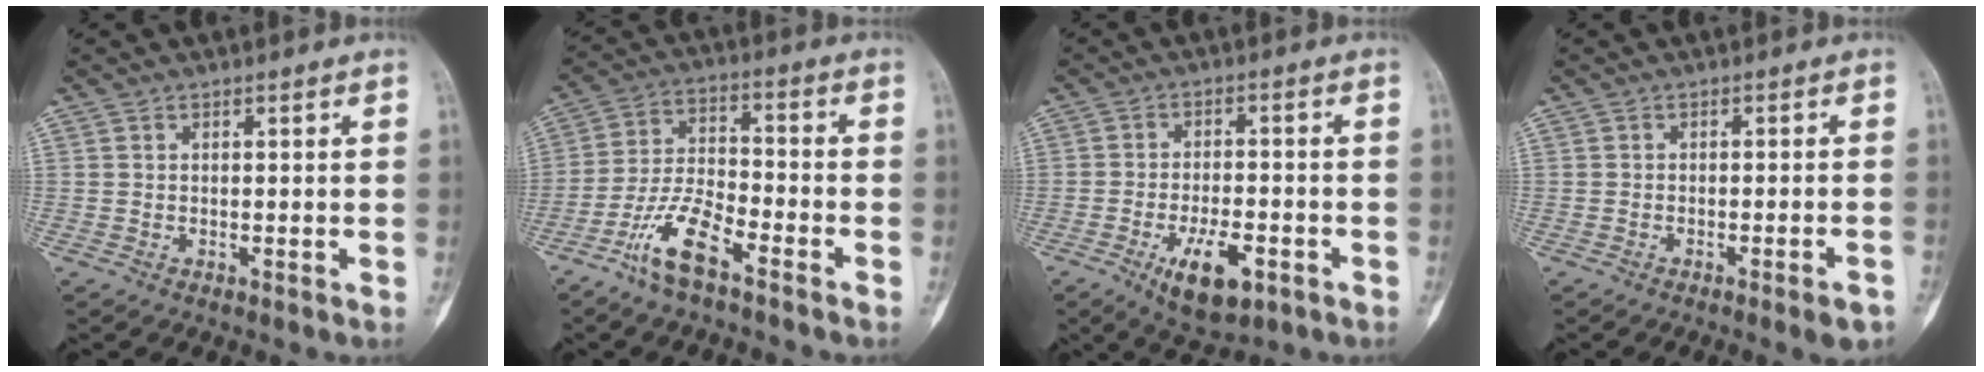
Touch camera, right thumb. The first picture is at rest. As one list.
[{"total": 10.0, "force": [-6.5, 2.9, 7.1], "torque": [-0.151, 0.037, -0.131]}, {"total": 9.9, "force": [-4.5, 4.3, 7.7], "torque": [-0.123, 0.012, -0.067]}, {"total": 3.7, "force": [-2.3, 0.5, 2.9], "torque": [-0.038, 0.009, -0.029]}]